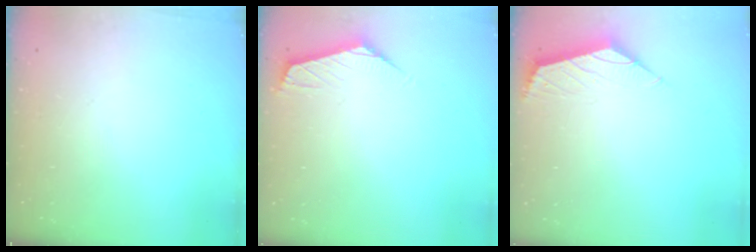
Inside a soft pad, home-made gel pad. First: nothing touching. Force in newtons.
{"total": 1.0, "press": 0.9, "slide": 0.3}
{"total": 1.8, "press": 1.7, "slide": 0.4}